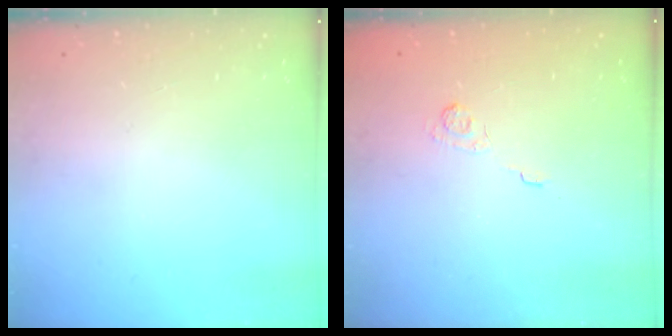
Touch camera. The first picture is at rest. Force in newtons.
{"total": 1.9, "press": 1.3, "slide": 1.3}